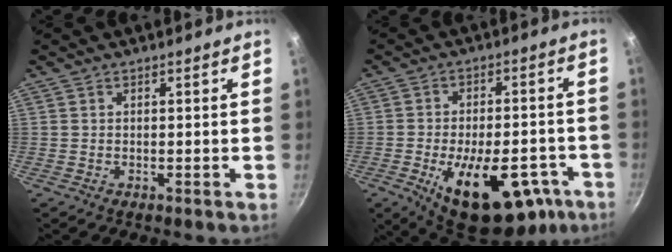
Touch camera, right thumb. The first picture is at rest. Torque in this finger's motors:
{"motor_torque": [2.52, 2.41, 1.80, -0.54, 0.51]}